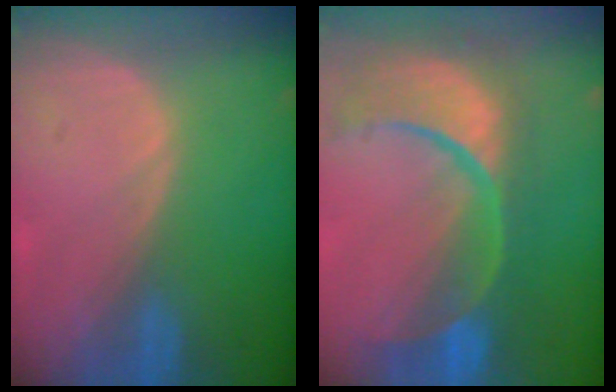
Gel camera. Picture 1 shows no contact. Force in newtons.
{"total": 13.8, "press": 10.9, "slide": 8.4}